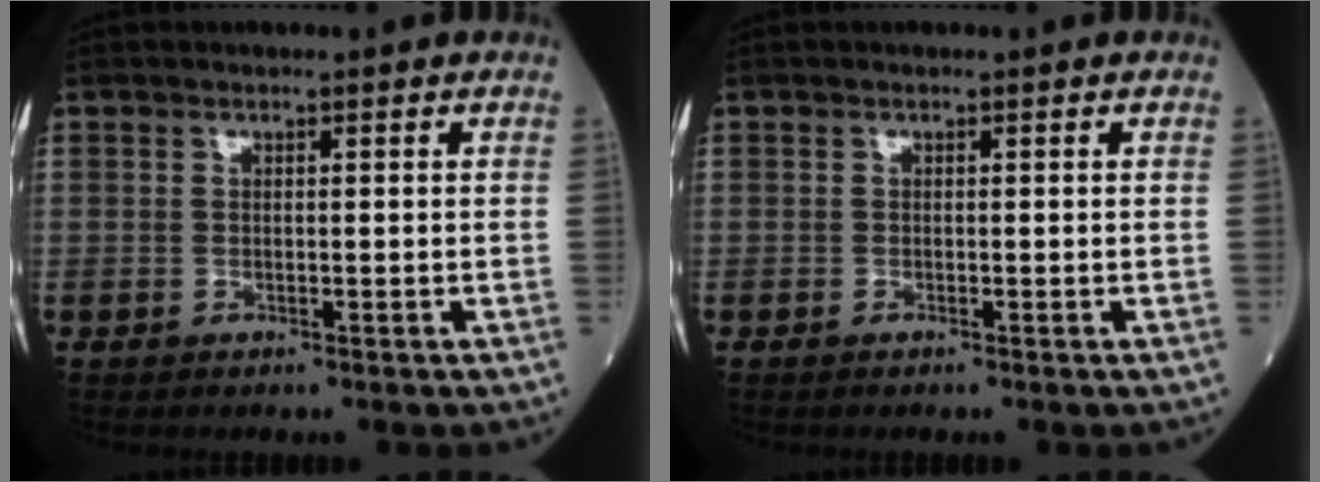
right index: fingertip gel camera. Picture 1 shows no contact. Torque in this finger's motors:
{"motor_torque": [0.03, -0.02, 0.00, 0.00]}